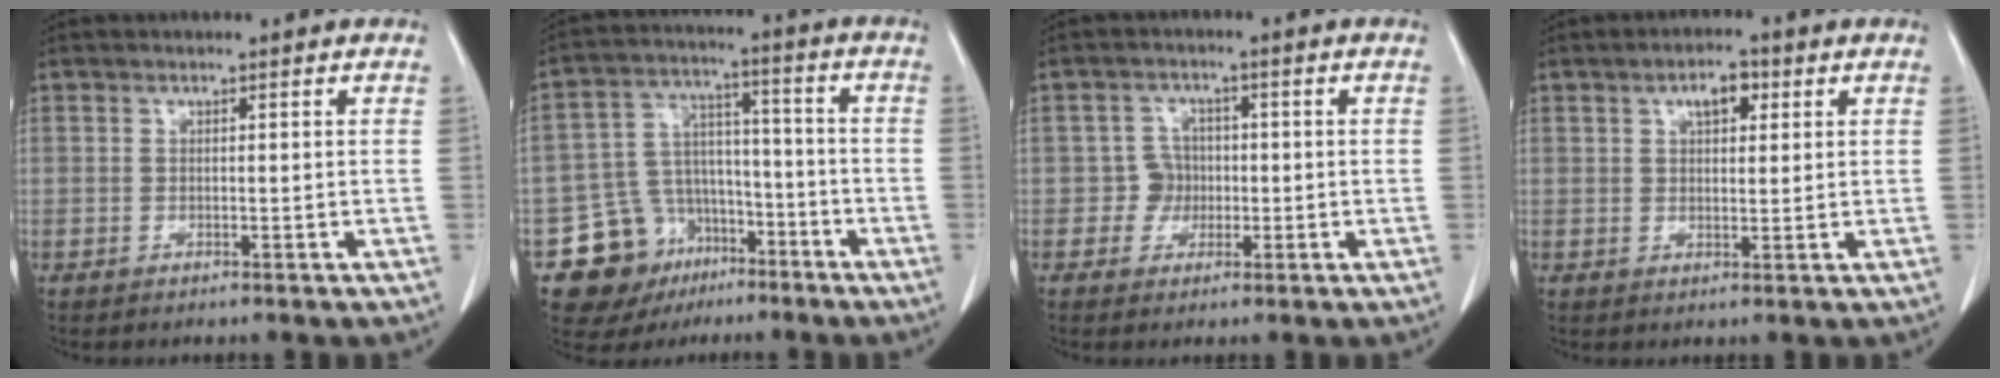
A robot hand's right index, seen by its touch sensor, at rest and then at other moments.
{"total": 15.1, "force": [-8.5, 11.3, 5.5], "torque": [-0.100, 0.057, -0.127]}
{"total": 3.7, "force": [-0.6, 3.6, 0.8], "torque": [-0.006, 0.016, -0.006]}
{"total": 4.7, "force": [2.0, 2.4, 3.5], "torque": [-0.061, 0.010, 0.034]}